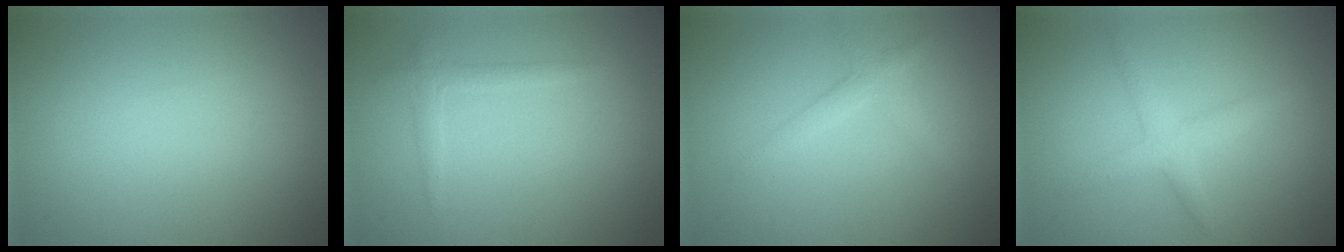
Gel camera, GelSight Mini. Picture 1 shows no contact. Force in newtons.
{"total": 1.3, "press": 1.3, "slide": 0.0}
{"total": 1.6, "press": 1.6, "slide": 0.1}
{"total": 2.1, "press": 2.1, "slide": 0.1}